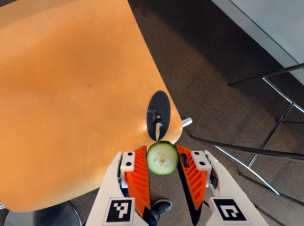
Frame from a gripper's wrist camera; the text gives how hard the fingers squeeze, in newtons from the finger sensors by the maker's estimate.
{"total": 9.1, "left": 9.0, "right": 9.2}